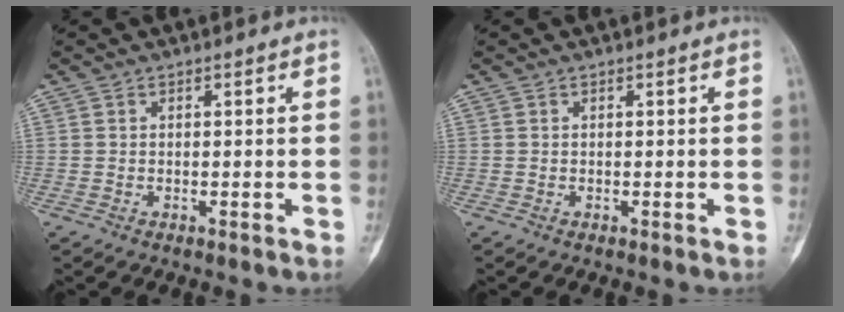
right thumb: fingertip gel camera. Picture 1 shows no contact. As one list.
[{"total": 0.0}]